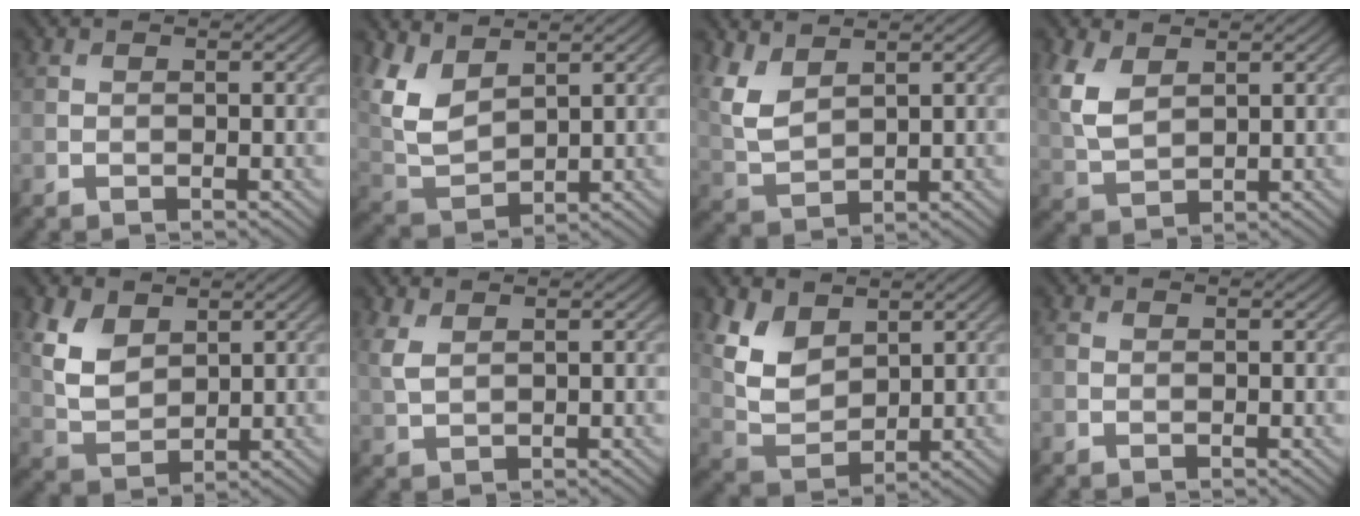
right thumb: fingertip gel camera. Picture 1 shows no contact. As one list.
[{"total": 7.5, "force": [3.8, 4.0, 5.1], "torque": [-0.134, -0.002, 0.082]}, {"total": 5.6, "force": [3.1, 2.8, 3.7], "torque": [-0.101, 0.000, 0.067]}, {"total": 5.9, "force": [2.5, 3.4, 4.1], "torque": [-0.112, 0.003, 0.054]}, {"total": 6.8, "force": [3.1, 4.3, 4.3], "torque": [-0.114, -0.003, 0.065]}, {"total": 2.8, "force": [1.3, 1.4, 2.0], "torque": [-0.061, 0.002, 0.031]}, {"total": 7.5, "force": [3.8, 4.6, 4.5], "torque": [-0.114, -0.008, 0.076]}, {"total": 0.5, "force": [0.0, 0.5, 0.2], "torque": [-0.003, -0.002, -0.003]}]